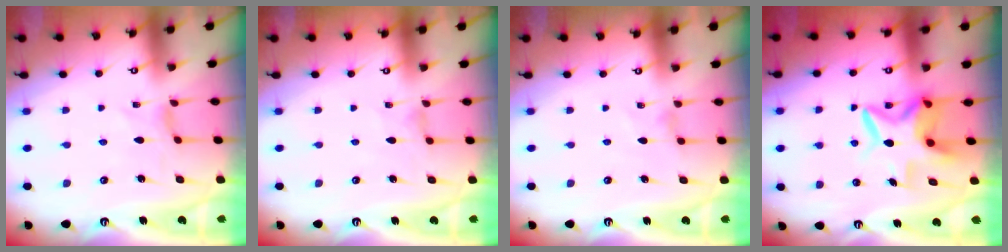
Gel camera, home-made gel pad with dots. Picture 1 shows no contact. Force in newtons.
{"total": 0.0}
{"total": 0.9, "press": 0.8, "slide": 0.2}
{"total": 9.4, "press": 9.4, "slide": 1.0}